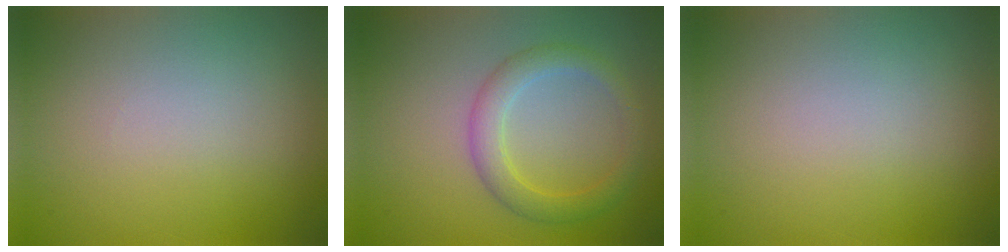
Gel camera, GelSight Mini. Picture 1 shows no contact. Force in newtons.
{"total": 3.1, "press": 3.1, "slide": 0.0}
{"total": 0.0}